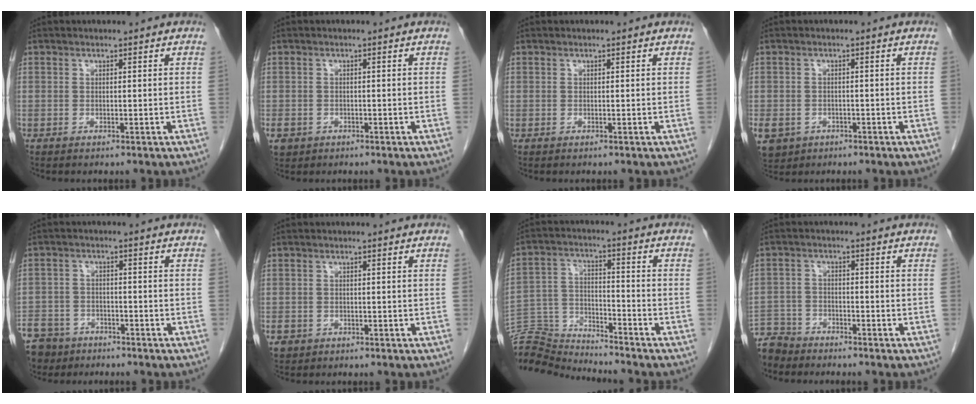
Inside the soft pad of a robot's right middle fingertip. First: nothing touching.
{"total": 3.5, "force": [-2.0, 2.8, 0.9], "torque": [-0.020, 0.001, -0.030]}
{"total": 0.0}
{"total": 11.3, "force": [-4.8, 9.4, 4.0], "torque": [-0.125, -0.003, -0.063]}
{"total": 11.7, "force": [-8.3, 7.7, 2.9], "torque": [-0.095, -0.002, -0.133]}
{"total": 2.6, "force": [-1.4, 2.1, 0.6], "torque": [-0.014, 0.003, -0.021]}
{"total": 12.3, "force": [-12.3, 0.3, -0.4], "torque": [0.003, 0.029, -0.232]}
{"total": 6.4, "force": [-5.9, 2.5, 0.0], "torque": [0.000, -0.006, -0.116]}